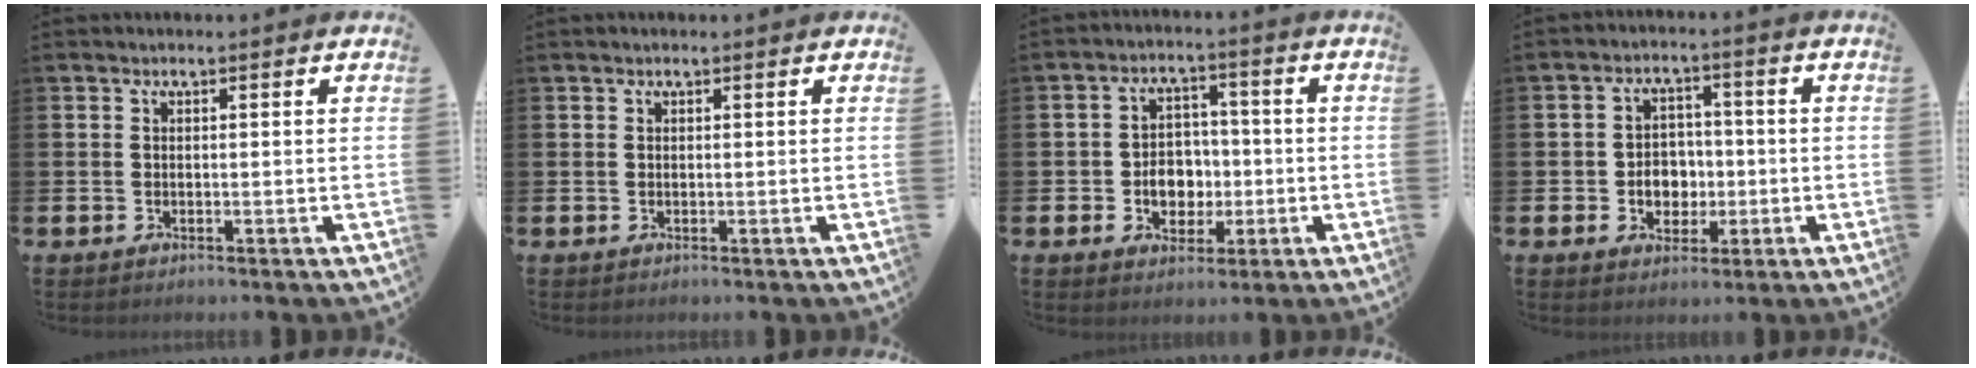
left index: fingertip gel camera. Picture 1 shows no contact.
{"total": 0.5, "force": [0.5, 0.0, 0.2], "torque": [-0.004, 0.000, 0.009]}
{"total": 5.0, "force": [-0.9, 4.3, 2.4], "torque": [-0.039, 0.007, -0.024]}
{"total": 4.2, "force": [-0.6, 3.8, 1.7], "torque": [-0.027, 0.003, -0.021]}